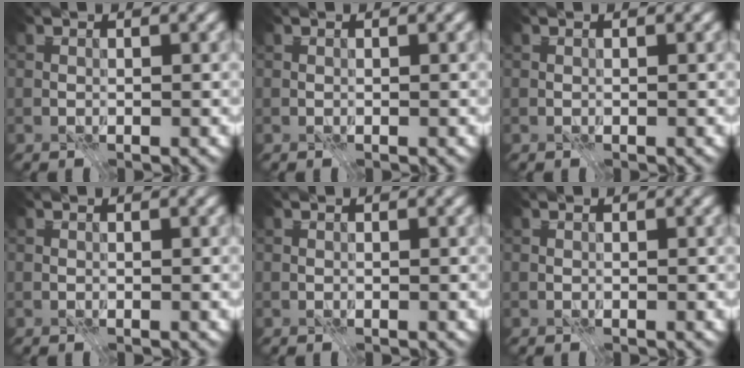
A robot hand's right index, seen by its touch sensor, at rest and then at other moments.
{"total": 0.0}
{"total": 0.0}
{"total": 0.0}
{"total": 0.0}
{"total": 0.0}